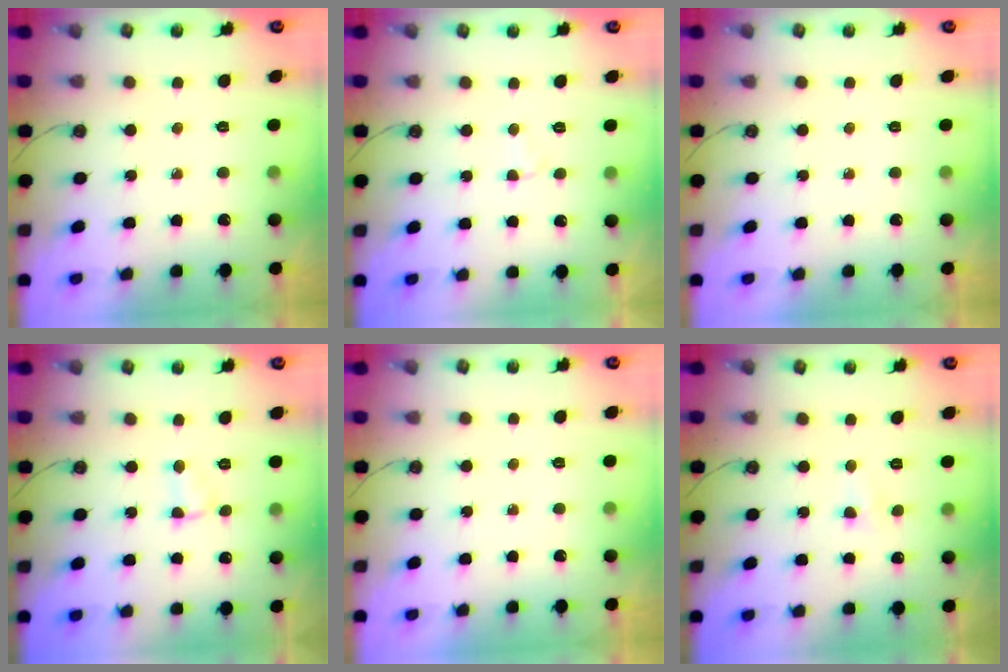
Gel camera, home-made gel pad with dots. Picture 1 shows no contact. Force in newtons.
{"total": 2.3, "press": 2.3, "slide": 0.5}
{"total": 0.0}
{"total": 2.6, "press": 2.6, "slide": 0.4}
{"total": 0.0}
{"total": 2.4, "press": 2.4, "slide": 0.5}